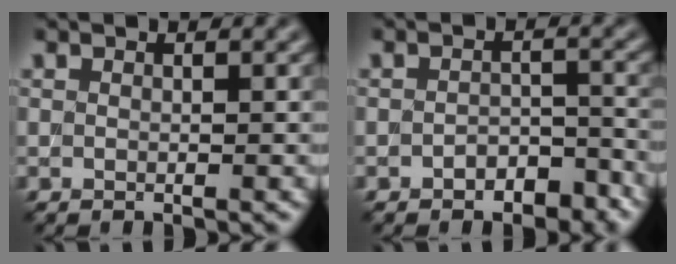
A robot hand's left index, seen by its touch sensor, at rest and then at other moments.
{"total": 2.9, "force": [-2.0, 1.5, 1.5], "torque": [-0.027, 0.006, -0.029]}